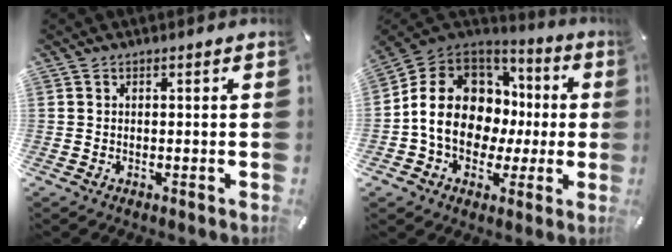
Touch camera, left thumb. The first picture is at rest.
{"total": 15.7, "force": [-0.8, 13.1, 8.6], "torque": [-0.165, 0.005, -0.006]}